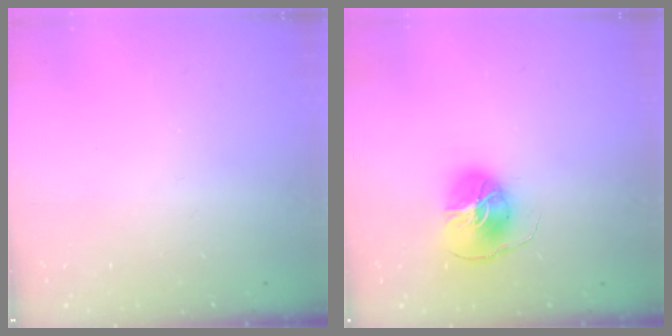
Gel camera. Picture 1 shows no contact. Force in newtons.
{"total": 9.1, "press": 9.1, "slide": 0.5}